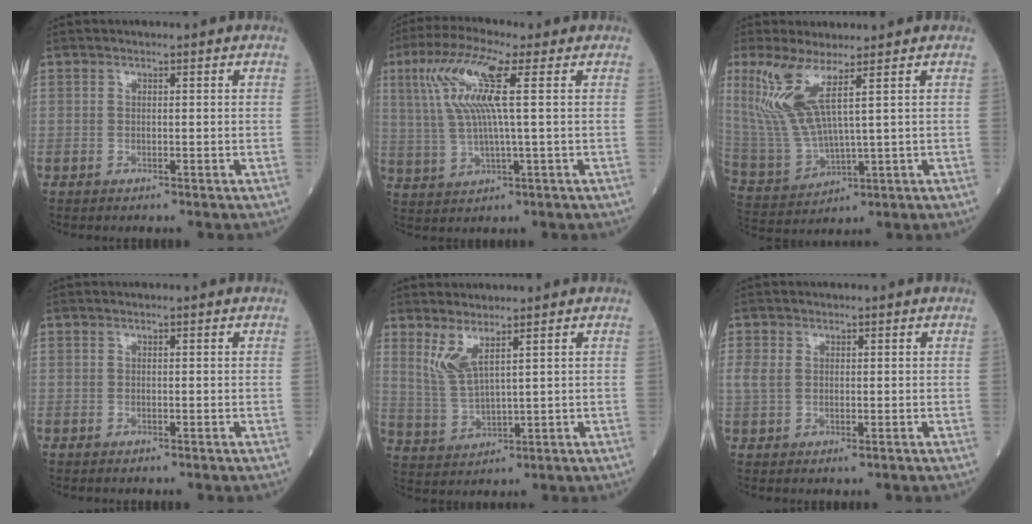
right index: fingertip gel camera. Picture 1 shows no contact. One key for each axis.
{"total": 10.7, "fx": 3.2, "fy": 0.3, "fz": 10.2, "tx": -0.227, "ty": 0.016, "tz": 0.060}
{"total": 9.8, "fx": 4.7, "fy": 1.1, "fz": 8.5, "tx": -0.208, "ty": -0.009, "tz": 0.106}
{"total": 0.0}
{"total": 5.1, "fx": 3.1, "fy": 0.4, "fz": 4.1, "tx": -0.097, "ty": -0.011, "tz": 0.075}
{"total": 3.4, "fx": -0.7, "fy": 2.6, "fz": 2.0, "tx": -0.031, "ty": 0.002, "tz": -0.009}